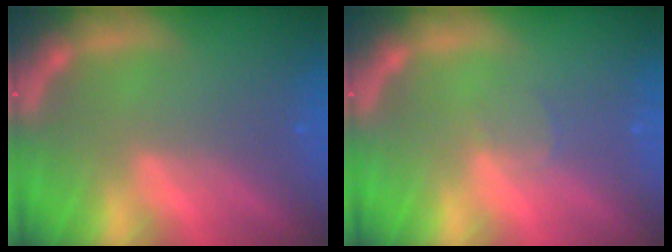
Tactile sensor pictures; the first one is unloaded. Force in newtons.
{"total": 1.0}